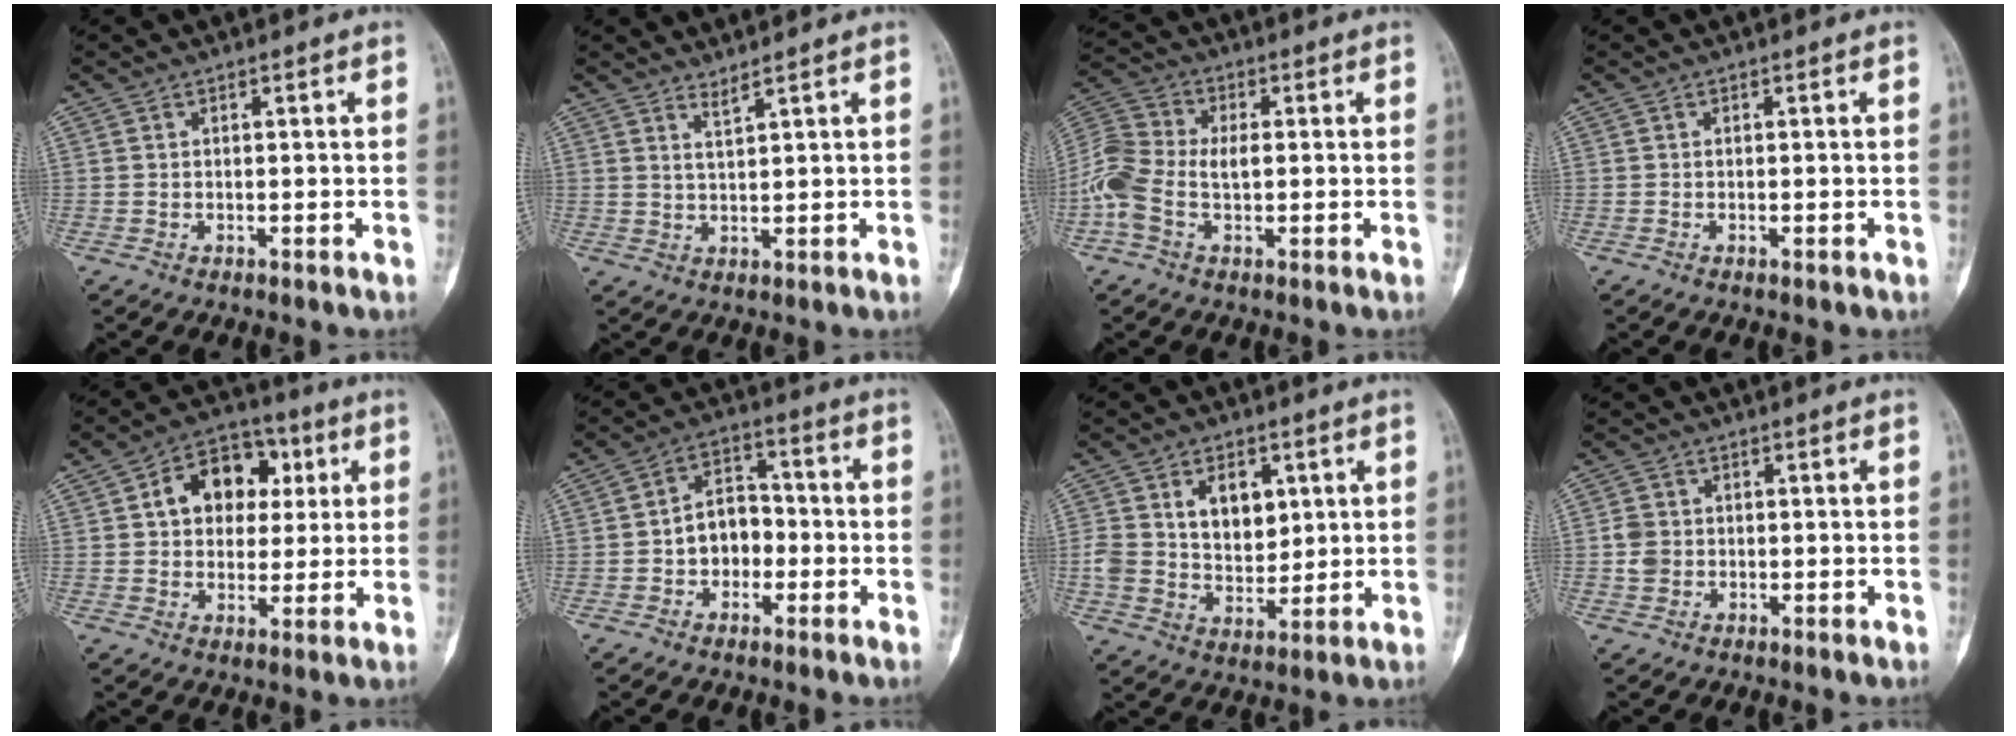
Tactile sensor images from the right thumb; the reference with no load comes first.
{"total": 1.9, "force": [1.6, -0.2, 0.9], "torque": [-0.017, -0.022, 0.033]}
{"total": 10.2, "force": [-1.1, 6.1, 8.1], "torque": [-0.178, 0.030, -0.028]}
{"total": 0.9, "force": [-0.4, 0.4, 0.6], "torque": [-0.012, 0.002, -0.005]}
{"total": 12.9, "force": [3.1, 9.7, 8.0], "torque": [-0.076, 0.012, 0.042]}
{"total": 8.1, "force": [-1.6, 6.1, 5.0], "torque": [-0.050, 0.033, -0.038]}
{"total": 10.6, "force": [2.9, 7.3, 7.1], "torque": [-0.086, -0.015, 0.060]}
{"total": 3.0, "force": [-0.3, 2.7, 1.3], "torque": [-0.011, 0.009, -0.008]}